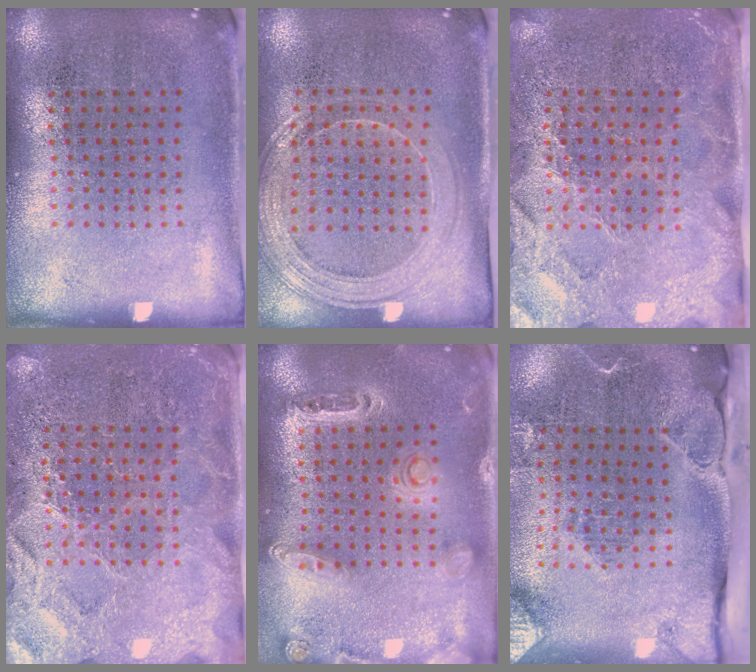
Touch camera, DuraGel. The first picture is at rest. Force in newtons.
{"total": 1.6, "press": 1.5, "slide": 0.4}
{"total": 3.6, "press": 3.2, "slide": 1.6}
{"total": 3.6, "press": 3.5, "slide": 1.2}
{"total": 1.4, "press": 1.4, "slide": 0.3}
{"total": 2.8, "press": 2.2, "slide": 1.7}